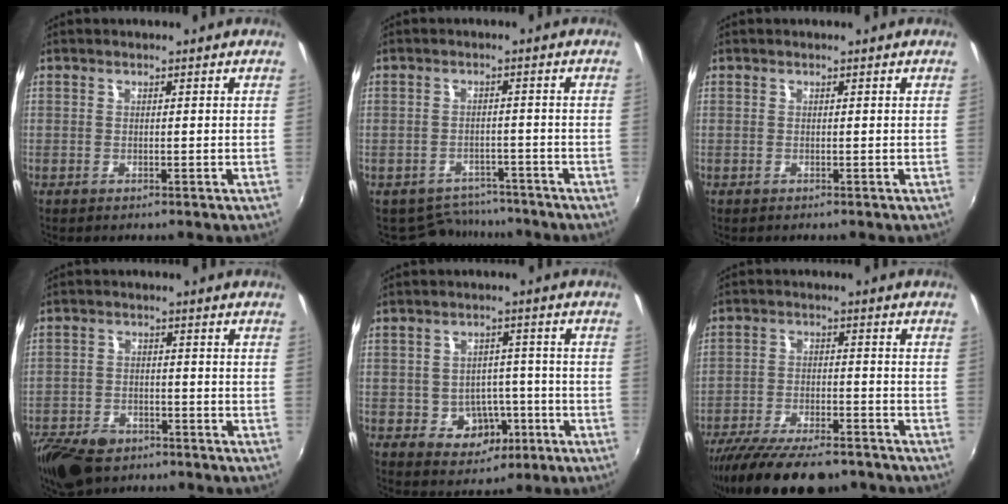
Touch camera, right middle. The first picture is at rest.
{"total": 6.6, "force": [-5.7, 3.3, 0.3], "torque": [-0.016, 0.014, -0.077]}
{"total": 0.0}
{"total": 12.2, "force": [-8.5, 6.6, 5.8], "torque": [-0.156, -0.024, -0.150]}
{"total": 7.9, "force": [-2.8, 6.5, 3.5], "torque": [-0.065, 0.016, -0.020]}
{"total": 16.4, "force": [-13.5, 4.6, 8.2], "torque": [-0.169, -0.035, -0.214]}